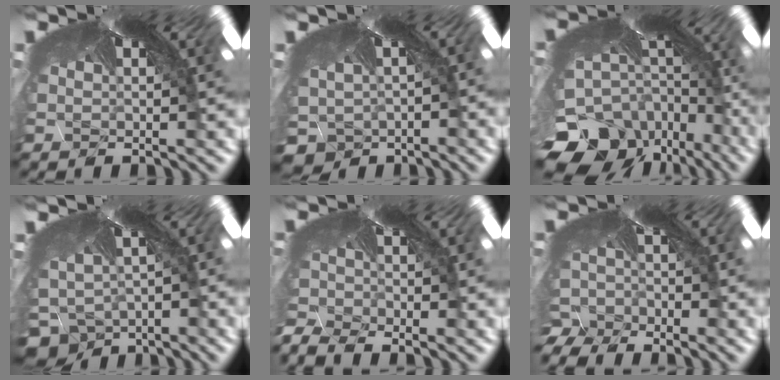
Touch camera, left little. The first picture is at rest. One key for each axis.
{"total": 4.5, "fx": -4.0, "fy": 1.9, "fz": -0.5, "tx": -0.045, "ty": -0.052, "tz": -0.023}
{"total": 12.1, "fx": -11.5, "fy": 3.5, "fz": -1.5, "tx": -0.017, "ty": -0.108, "tz": -0.143}
{"total": 8.0, "fx": -7.8, "fy": 1.7, "fz": -0.5, "tx": -0.007, "ty": -0.091, "tz": -0.083}
{"total": 8.9, "fx": -8.9, "fy": 0.3, "fz": 1.1, "tx": -0.024, "ty": -0.087, "tz": -0.111}
{"total": 9.5, "fx": -9.3, "fy": 1.4, "fz": 1.1, "tx": -0.026, "ty": -0.071, "tz": -0.131}